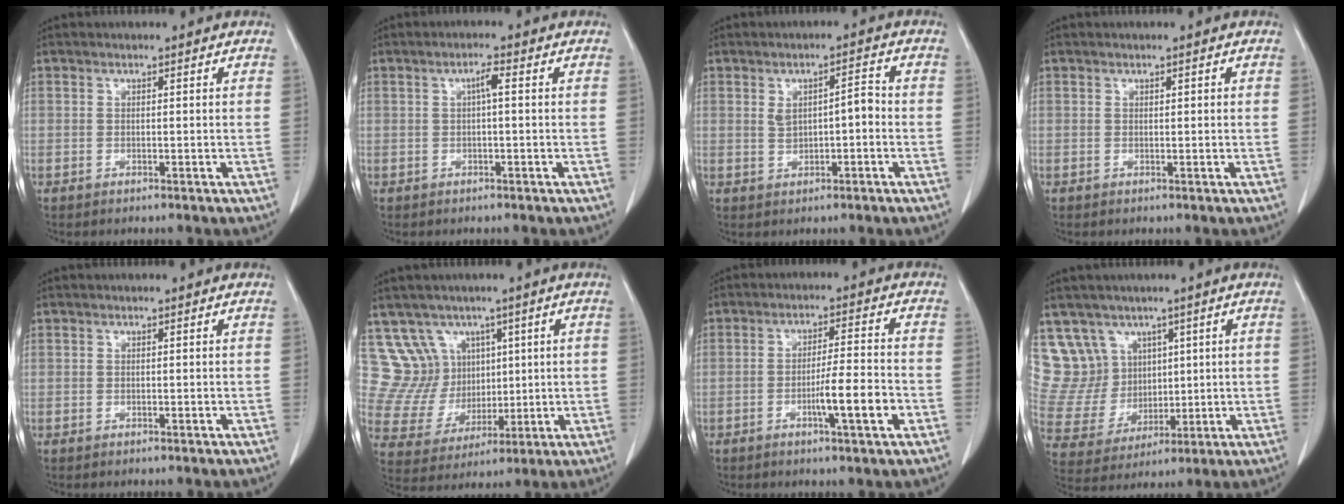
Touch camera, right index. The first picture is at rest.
{"total": 1.8, "force": [0.3, 0.2, 1.7], "torque": [-0.033, 0.004, 0.004]}
{"total": 4.0, "force": [0.0, 1.6, 3.7], "torque": [-0.064, 0.018, 0.007]}
{"total": 0.5, "force": [0.2, 0.2, 0.4], "torque": [-0.010, 0.001, 0.004]}
{"total": 0.0}
{"total": 9.4, "force": [5.0, 7.9, 1.3], "torque": [-0.039, 0.038, 0.110]}
{"total": 7.0, "force": [-2.6, 0.0, 6.5], "torque": [-0.107, -0.006, -0.043]}
{"total": 10.1, "force": [6.0, 8.1, 1.2], "torque": [-0.044, 0.042, 0.135]}